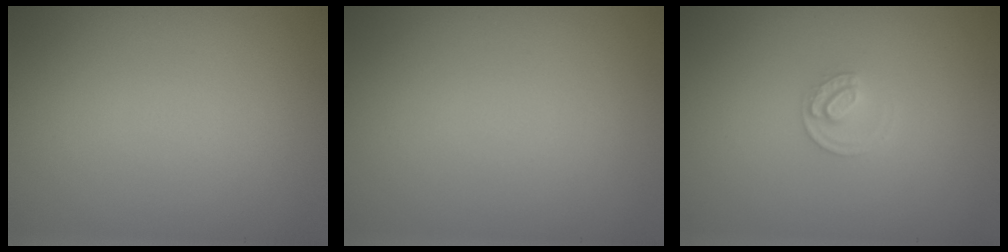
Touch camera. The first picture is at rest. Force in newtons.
{"total": 0.0}
{"total": 1.7, "press": 1.7, "slide": 0.1}